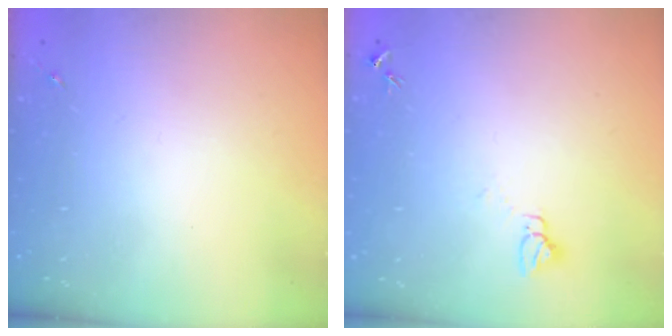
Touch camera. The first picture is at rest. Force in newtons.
{"total": 4.1, "press": 4.1, "slide": 0.3}